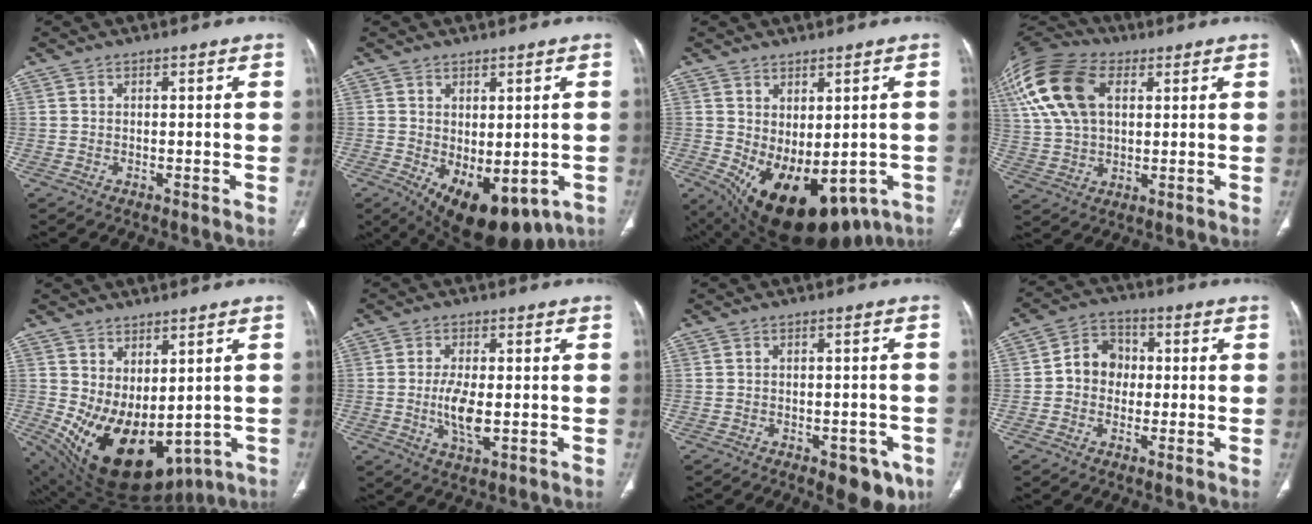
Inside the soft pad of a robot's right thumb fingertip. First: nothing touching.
{"total": 14.4, "force": [-5.5, 7.7, 10.8], "torque": [-0.142, -0.007, -0.057]}
{"total": 19.4, "force": [-7.3, 10.9, 14.3], "torque": [-0.199, -0.017, -0.073]}
{"total": 20.4, "force": [7.0, 12.7, 14.4], "torque": [-0.316, 0.018, 0.127]}
{"total": 18.6, "force": [-2.8, 11.1, 14.7], "torque": [-0.238, -0.018, -0.001]}
{"total": 6.5, "force": [-0.7, 2.6, 5.9], "torque": [-0.119, -0.009, -0.012]}
{"total": 7.4, "force": [-4.2, 3.6, 4.9], "torque": [-0.034, 0.013, -0.048]}
{"total": 7.3, "force": [-0.1, 6.3, 3.8], "torque": [-0.036, 0.022, -0.016]}